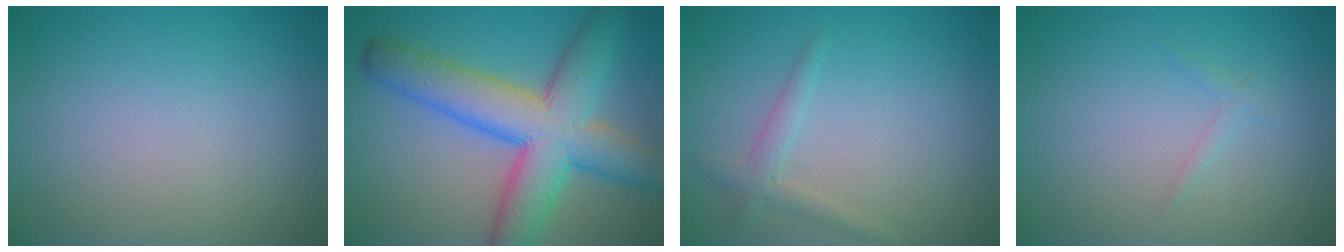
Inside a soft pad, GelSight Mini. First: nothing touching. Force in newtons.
{"total": 9.6, "press": 9.5, "slide": 0.3}
{"total": 1.6, "press": 1.6, "slide": 0.1}
{"total": 0.7, "press": 0.7, "slide": 0.1}